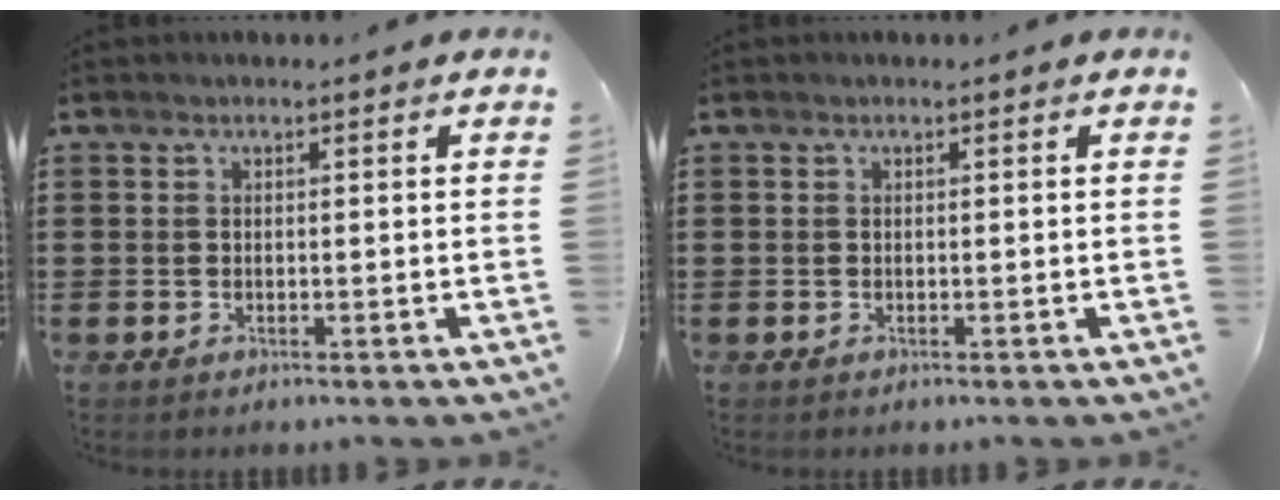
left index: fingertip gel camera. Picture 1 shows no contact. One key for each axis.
{"total": 0.0}